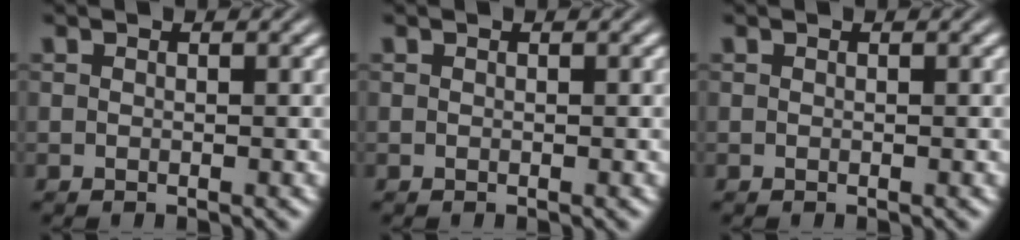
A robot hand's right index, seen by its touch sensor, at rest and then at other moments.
{"total": 0.0}
{"total": 0.0}